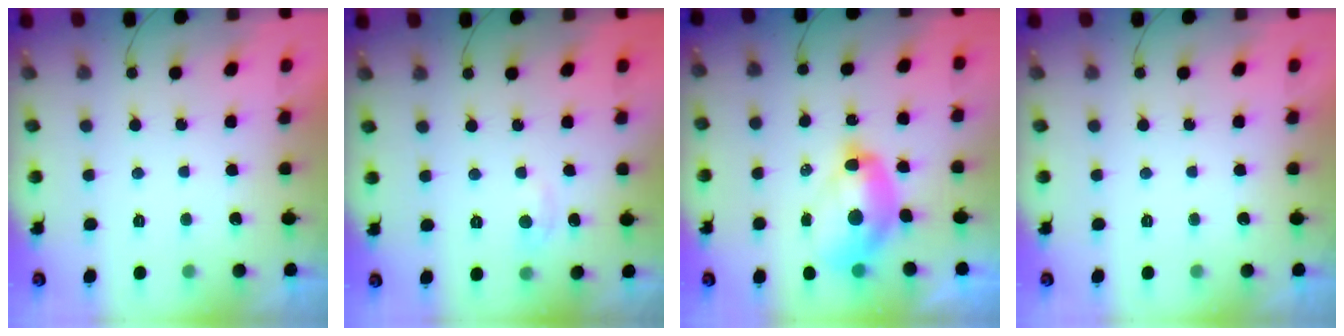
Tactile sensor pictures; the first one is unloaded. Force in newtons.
{"total": 2.3, "press": 2.3, "slide": 0.3}
{"total": 11.2, "press": 11.1, "slide": 1.1}
{"total": 0.0}